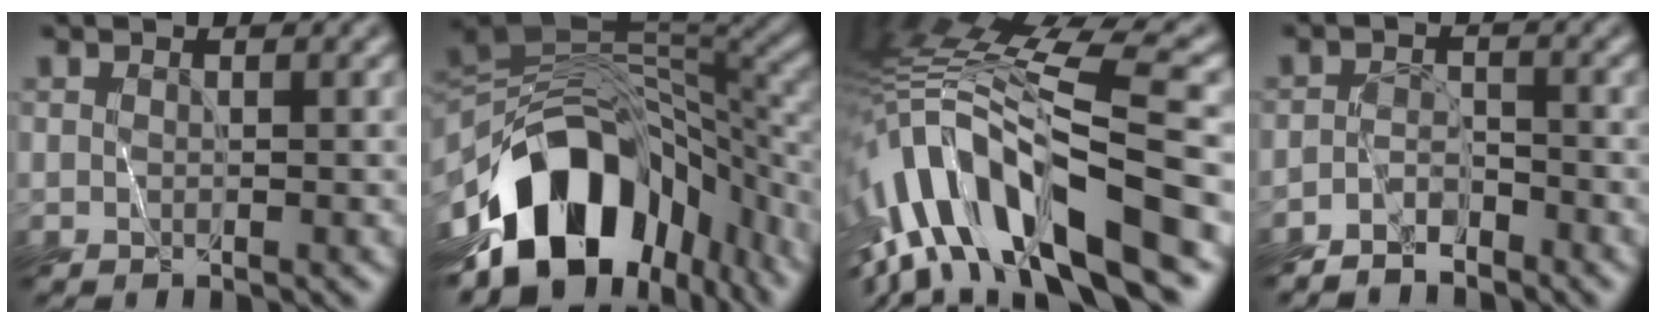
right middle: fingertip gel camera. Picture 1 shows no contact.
{"total": 14.8, "force": [-7.9, 8.3, 9.3], "torque": [-0.168, 0.001, -0.121]}
{"total": 12.6, "force": [-6.6, 2.7, 10.4], "torque": [-0.190, 0.025, -0.113]}
{"total": 3.2, "force": [-3.2, 0.5, 0.2], "torque": [-0.001, -0.002, -0.066]}